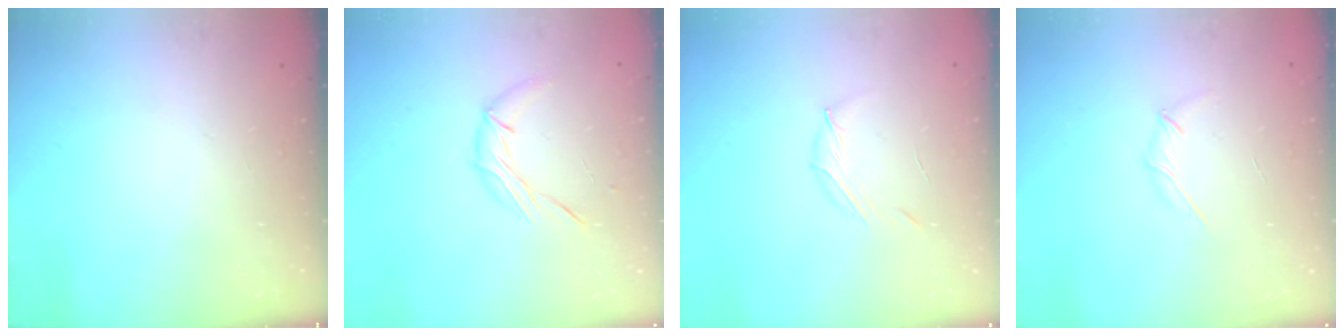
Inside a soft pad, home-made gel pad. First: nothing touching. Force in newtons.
{"total": 6.8, "press": 6.8, "slide": 0.7}
{"total": 4.0, "press": 3.8, "slide": 1.0}
{"total": 3.1, "press": 3.0, "slide": 0.8}